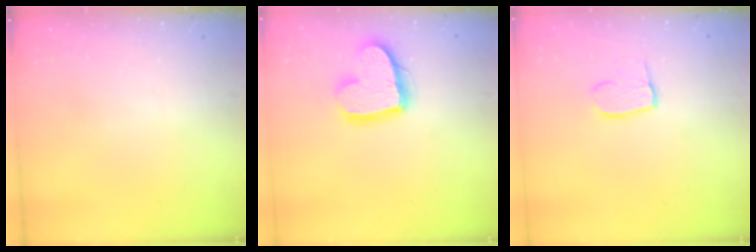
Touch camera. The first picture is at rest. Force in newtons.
{"total": 16.0, "press": 16.0, "slide": 1.5}
{"total": 7.7, "press": 7.7, "slide": 0.7}